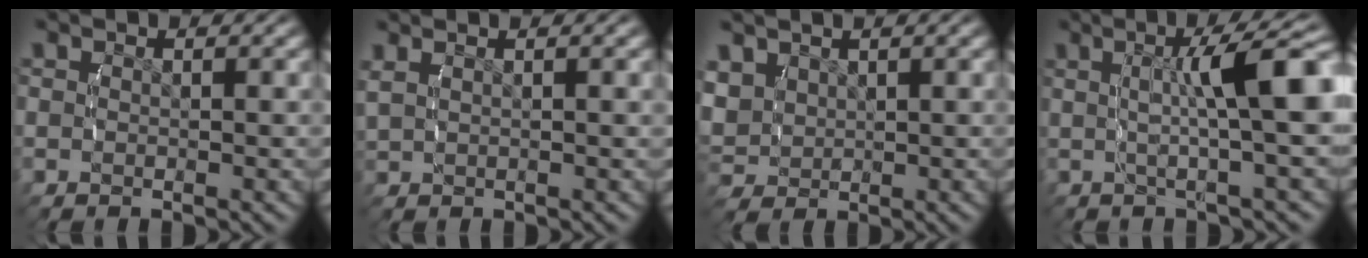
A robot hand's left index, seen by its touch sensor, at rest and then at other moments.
{"total": 2.2, "force": [1.3, 0.9, 1.5], "torque": [-0.026, 0.020, 0.022]}
{"total": 3.5, "force": [1.2, 3.0, 1.3], "torque": [-0.045, -0.014, 0.037]}
{"total": 7.0, "force": [1.1, 1.7, 6.7], "torque": [-0.090, 0.028, 0.014]}